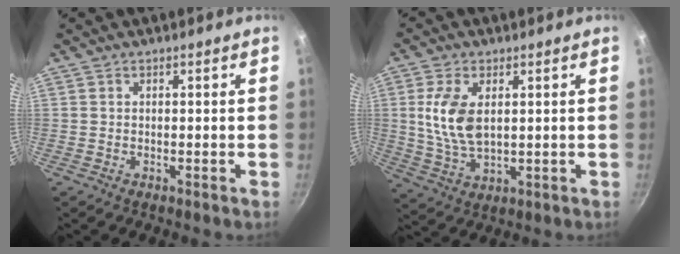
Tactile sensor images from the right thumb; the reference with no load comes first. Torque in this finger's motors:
{"motor_torque": [-0.16, 0.85, 1.24, -0.19, 0.36]}